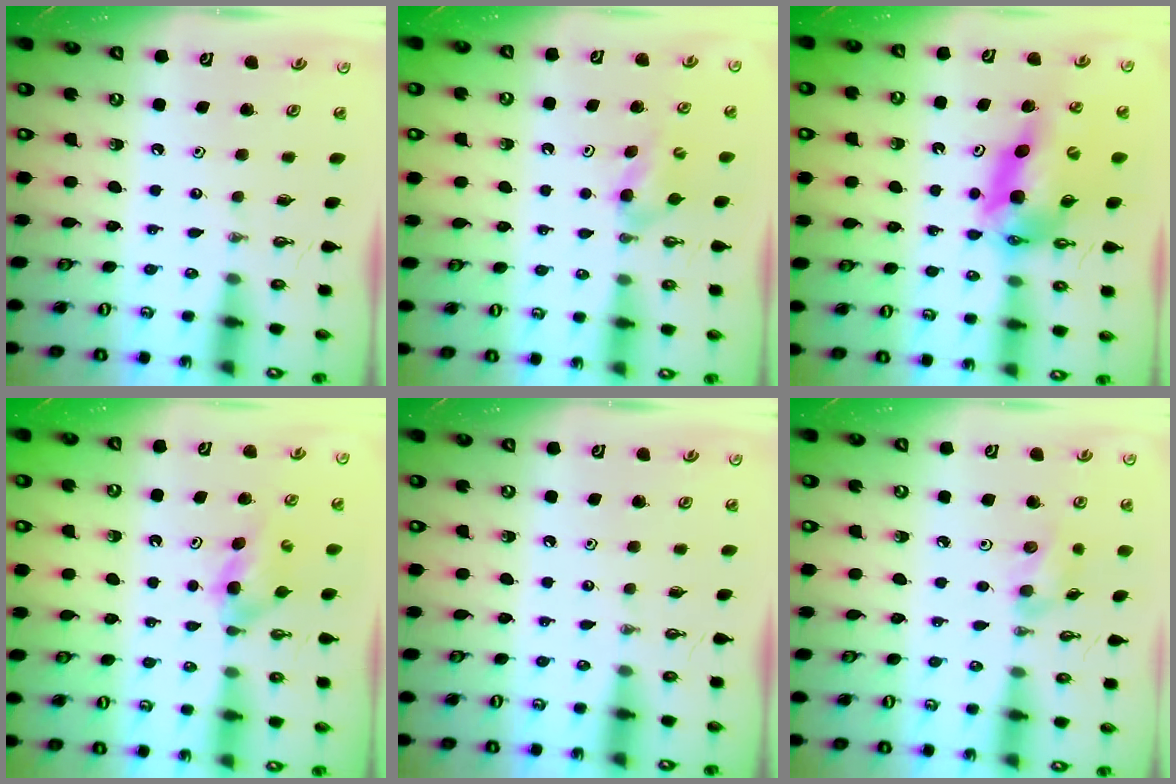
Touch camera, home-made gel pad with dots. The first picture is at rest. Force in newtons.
{"total": 4.1, "press": 3.9, "slide": 1.2}
{"total": 12.3, "press": 12.2, "slide": 1.0}
{"total": 3.6, "press": 3.5, "slide": 1.0}
{"total": 0.0}
{"total": 7.0, "press": 6.6, "slide": 2.5}